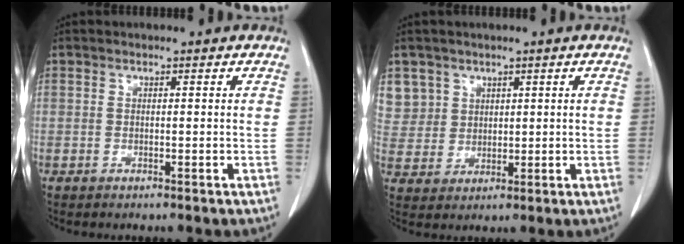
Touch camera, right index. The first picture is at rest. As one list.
[{"total": 6.7, "force": [3.5, 5.6, -0.1], "torque": [0.006, 0.008, 0.080]}]